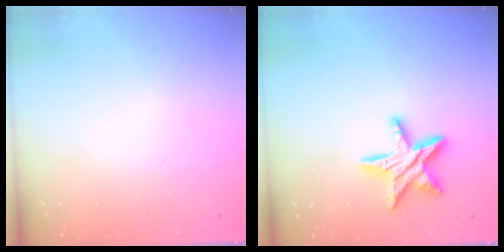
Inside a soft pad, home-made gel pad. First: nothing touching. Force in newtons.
{"total": 13.8, "press": 13.8, "slide": 0.7}